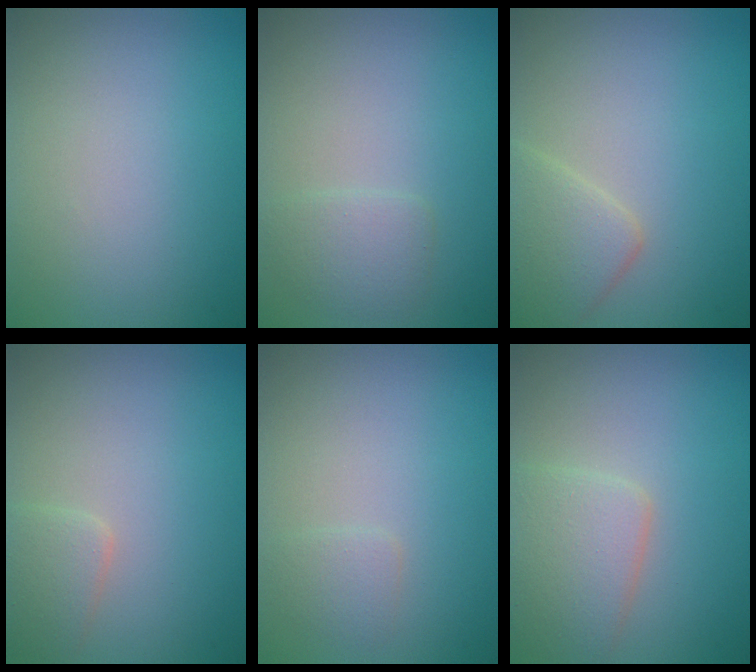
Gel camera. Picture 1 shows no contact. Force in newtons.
{"total": 1.7, "press": 1.7, "slide": 0.1}
{"total": 3.2, "press": 3.1, "slide": 0.2}
{"total": 1.9, "press": 1.9, "slide": 0.1}
{"total": 1.0, "press": 1.0, "slide": 0.0}
{"total": 3.8, "press": 3.8, "slide": 0.1}